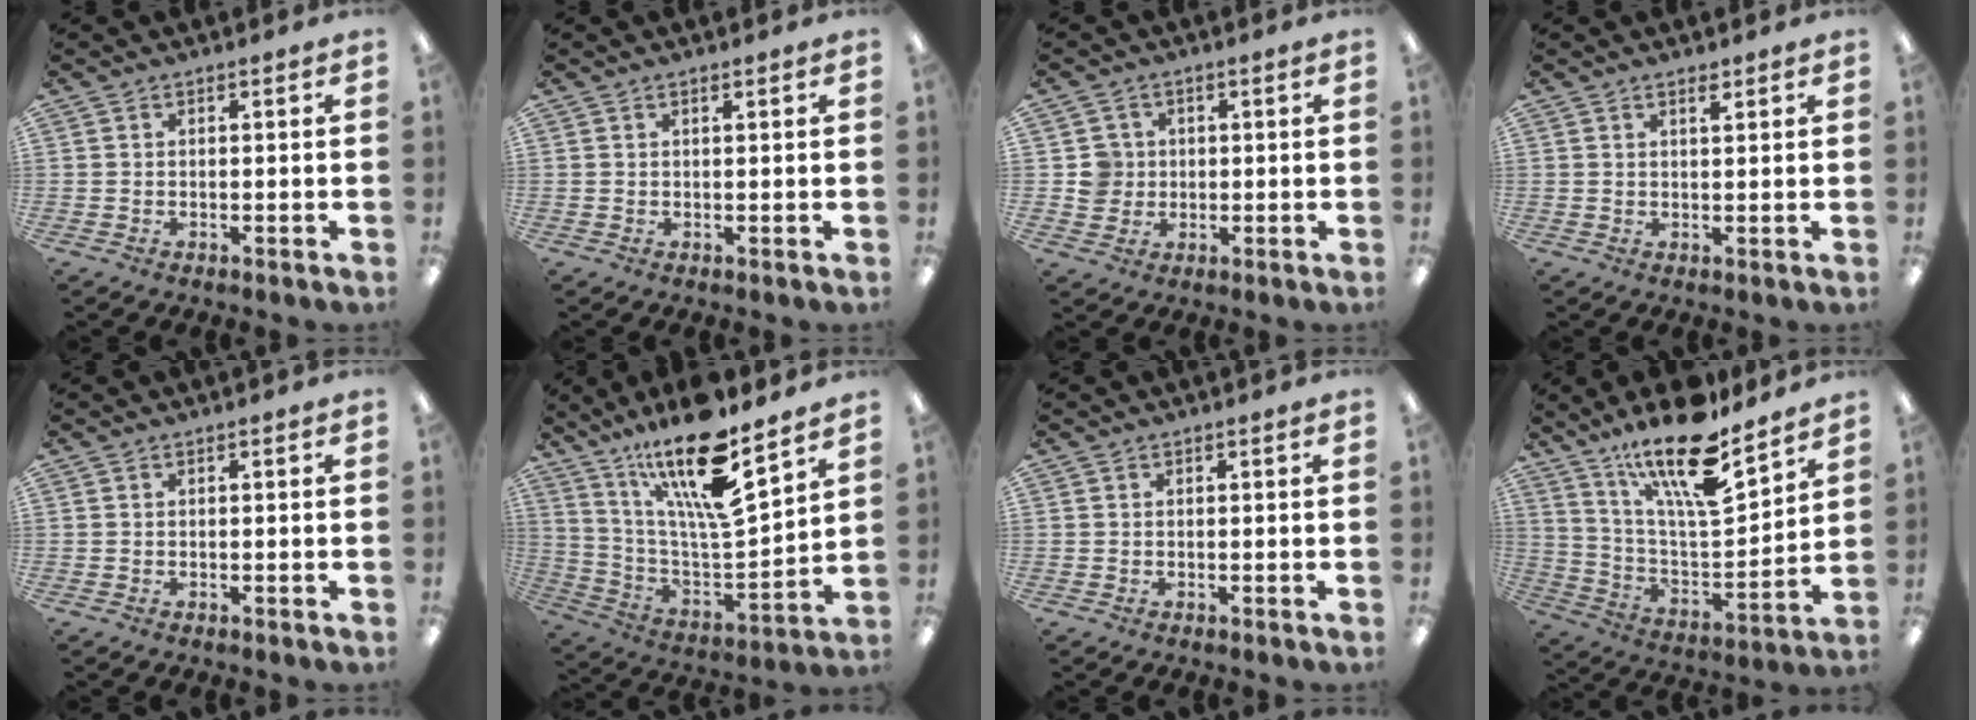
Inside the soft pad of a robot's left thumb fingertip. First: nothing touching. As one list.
[{"total": 0.5, "force": [0.5, 0.1, 0.2], "torque": [-0.005, 0.001, 0.008]}, {"total": 4.9, "force": [0.4, 4.8, 0.8], "torque": [-0.011, 0.007, 0.006]}, {"total": 1.8, "force": [1.5, 0.4, 0.9], "torque": [-0.013, -0.005, 0.026]}, {"total": 0.0}, {"total": 20.7, "force": [14.6, 5.1, 13.9], "torque": [-0.261, -0.094, 0.244]}, {"total": 0.0}, {"total": 21.5, "force": [15.7, 6.2, 13.3], "torque": [-0.232, -0.100, 0.265]}]